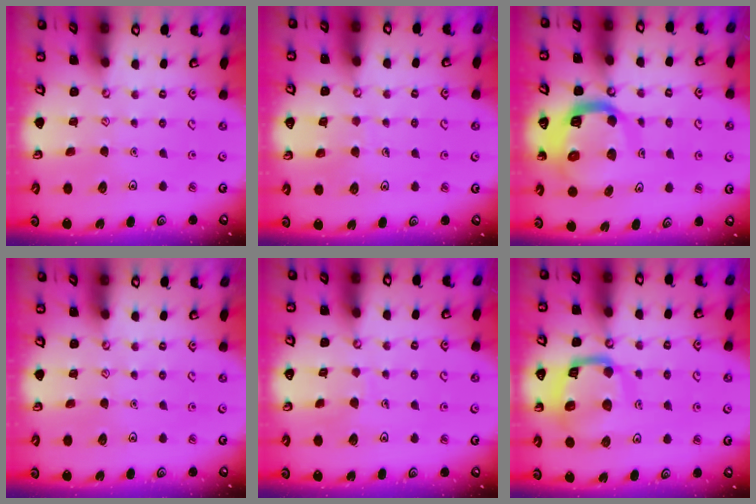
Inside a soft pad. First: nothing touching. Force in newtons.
{"total": 6.1, "press": 6.1, "slide": 0.4}
{"total": 14.4, "press": 14.3, "slide": 1.7}
{"total": 0.0}
{"total": 3.9, "press": 3.9, "slide": 0.3}
{"total": 15.5, "press": 15.4, "slide": 1.7}